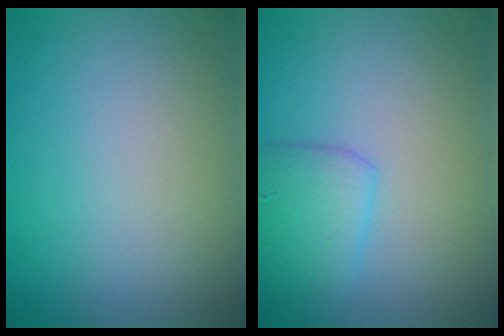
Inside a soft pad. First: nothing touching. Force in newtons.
{"total": 2.8, "press": 2.8, "slide": 0.1}